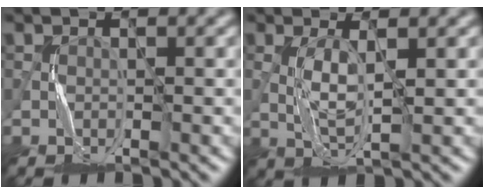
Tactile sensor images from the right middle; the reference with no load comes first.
{"total": 3.0, "force": [0.4, 0.6, 2.9], "torque": [-0.066, 0.002, 0.010]}